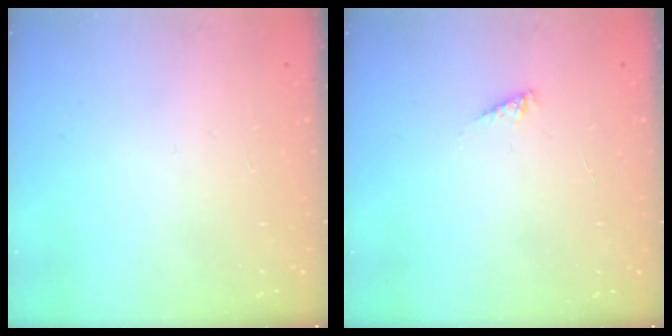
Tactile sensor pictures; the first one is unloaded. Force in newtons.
{"total": 1.8, "press": 1.8, "slide": 0.2}